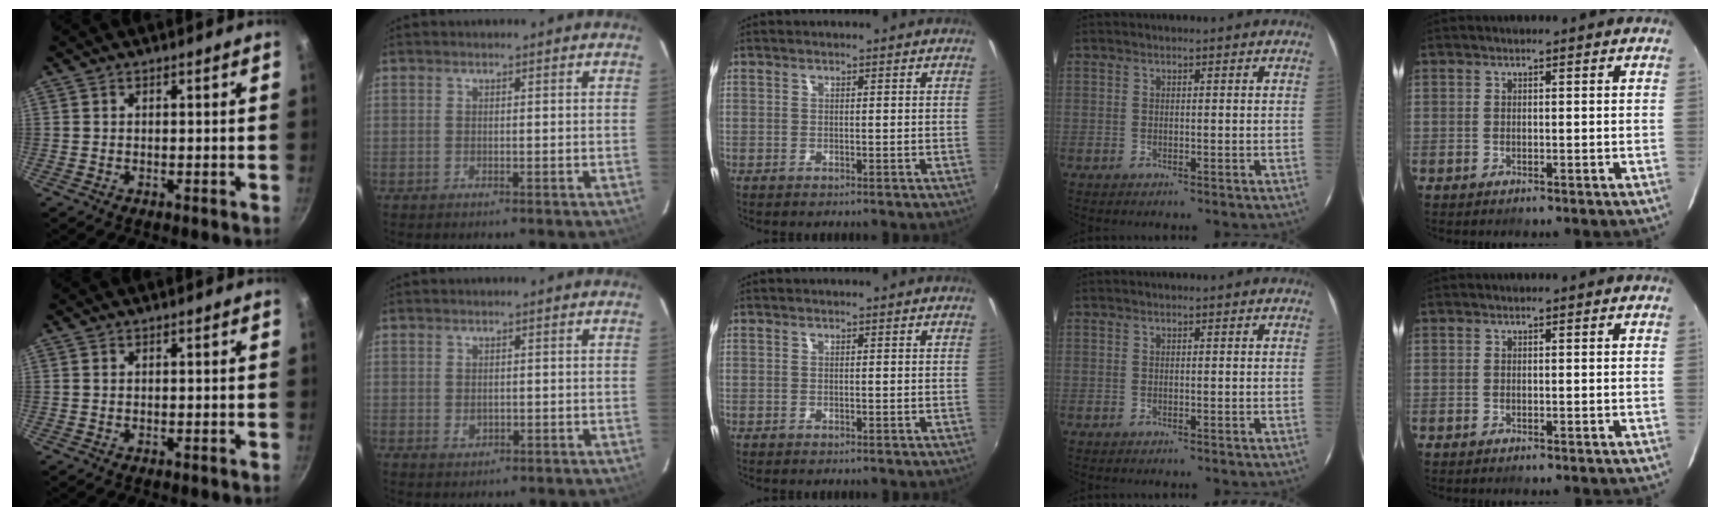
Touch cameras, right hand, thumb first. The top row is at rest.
{"index": {"total": 1.9, "force": [-0.3, 1.5, 1.1], "torque": [-0.018, 0.000, -0.002]}}